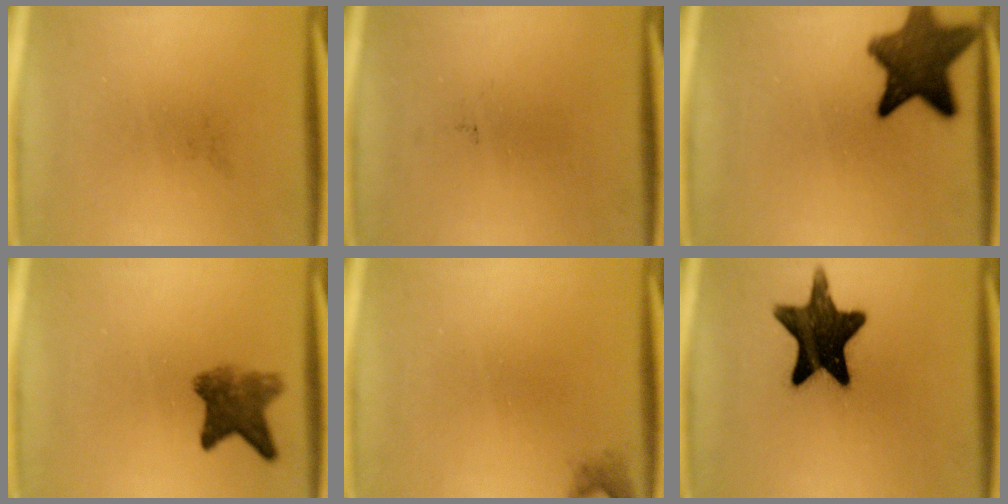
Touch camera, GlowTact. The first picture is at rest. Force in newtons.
{"total": 0.0}
{"total": 11.4}
{"total": 5.8}
{"total": 1.1}
{"total": 15.6}